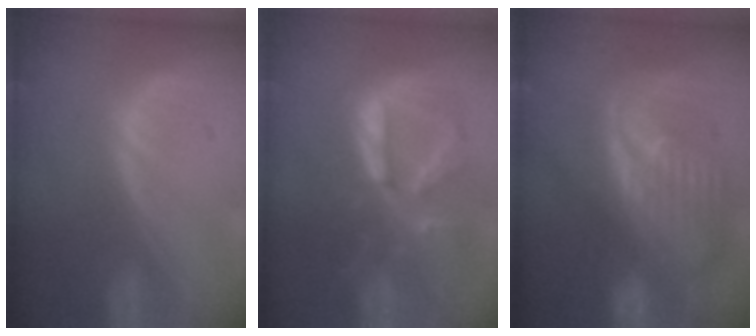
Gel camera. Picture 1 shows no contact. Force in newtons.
{"total": 9.5, "press": 8.8, "slide": 3.6}
{"total": 12.3, "press": 10.6, "slide": 6.2}